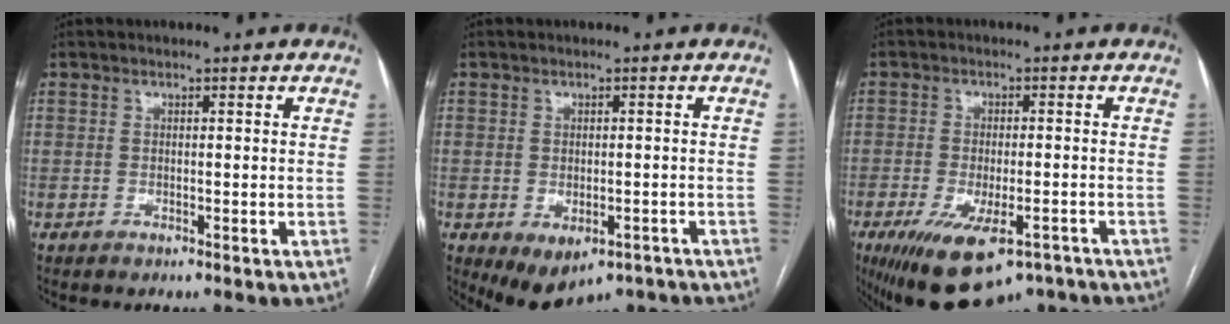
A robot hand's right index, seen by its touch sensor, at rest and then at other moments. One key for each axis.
{"total": 7.9, "fx": -4.8, "fy": 4.6, "fz": 4.3, "tx": -0.055, "ty": 0.002, "tz": -0.060}
{"total": 14.1, "fx": -9.1, "fy": 5.4, "fz": 9.3, "tx": -0.164, "ty": -0.014, "tz": -0.132}